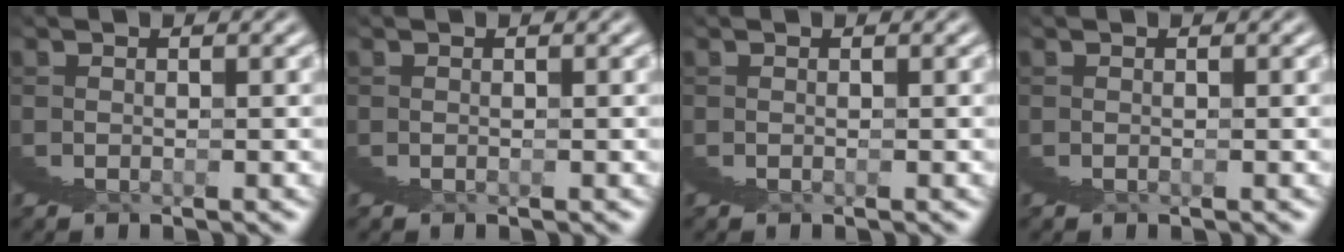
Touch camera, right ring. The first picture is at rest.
{"total": 0.0}
{"total": 0.0}
{"total": 0.0}